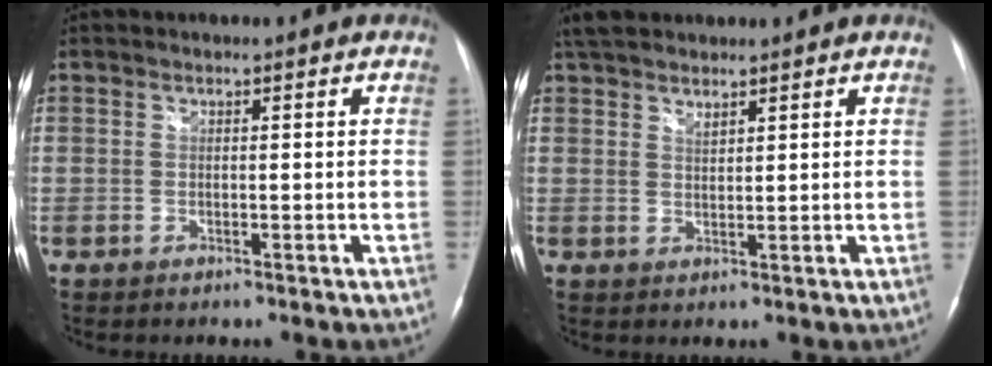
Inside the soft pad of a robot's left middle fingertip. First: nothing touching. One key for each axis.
{"total": 5.6, "fx": 4.7, "fy": 1.8, "fz": 2.5, "tx": -0.048, "ty": 0.012, "tz": 0.088}